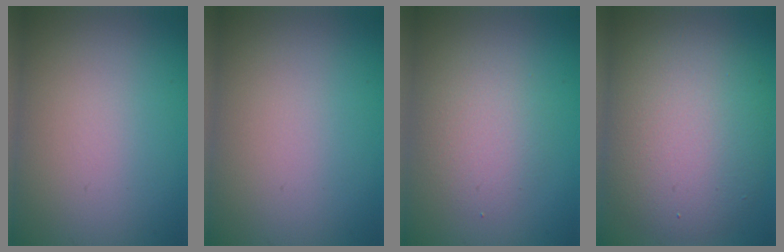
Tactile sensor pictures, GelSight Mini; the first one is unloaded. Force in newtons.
{"total": 0.0}
{"total": 2.6, "press": 2.6, "slide": 0.1}
{"total": 8.3, "press": 8.3, "slide": 0.7}